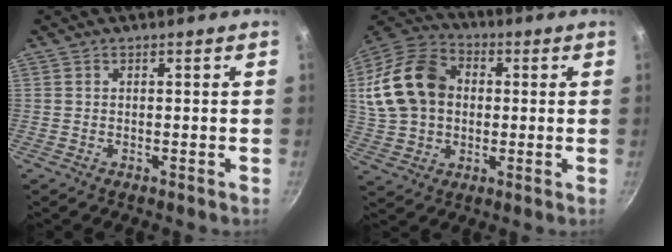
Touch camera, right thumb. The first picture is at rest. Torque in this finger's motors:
{"motor_torque": [1.65, 1.94, 0.62, -0.41, 0.36]}